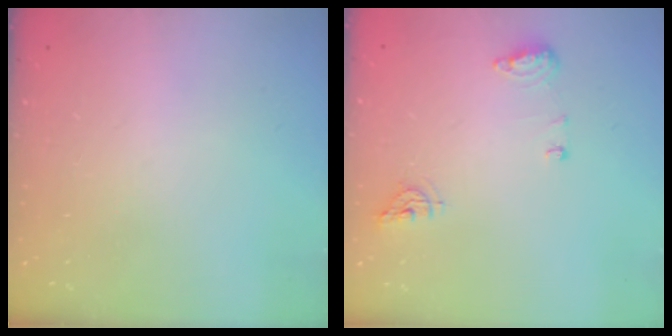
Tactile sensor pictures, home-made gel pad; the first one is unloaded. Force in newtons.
{"total": 7.9, "press": 7.8, "slide": 1.5}